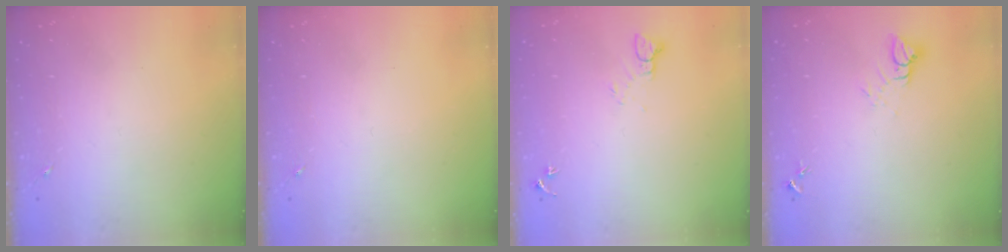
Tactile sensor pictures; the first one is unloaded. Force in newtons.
{"total": 0.0}
{"total": 4.5, "press": 4.5, "slide": 0.3}
{"total": 5.0, "press": 5.0, "slide": 0.4}